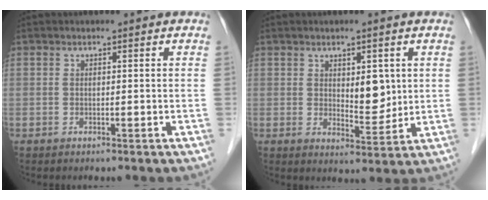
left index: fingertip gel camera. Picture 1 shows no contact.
{"total": 4.6, "force": [1.4, 2.1, 3.9], "torque": [-0.059, -0.007, 0.026]}